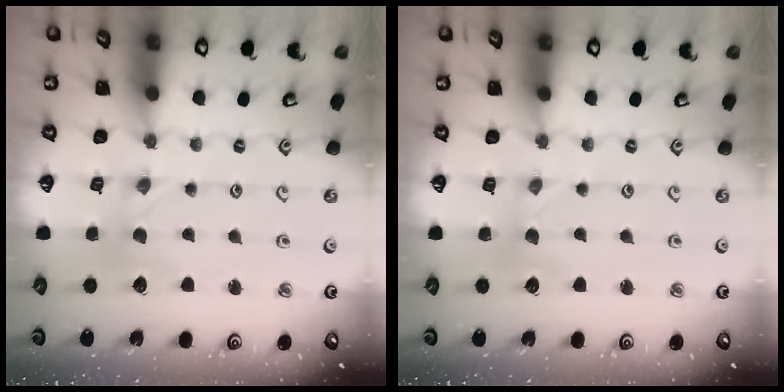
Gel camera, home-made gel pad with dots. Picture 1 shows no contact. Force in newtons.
{"total": 1.4, "press": 1.4, "slide": 0.2}